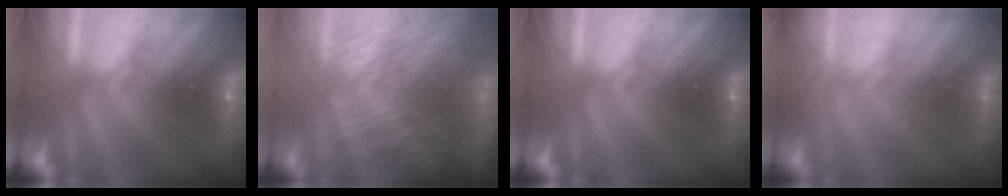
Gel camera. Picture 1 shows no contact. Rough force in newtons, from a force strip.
{"total": 8.8}
{"total": 0.0}
{"total": 2.7}